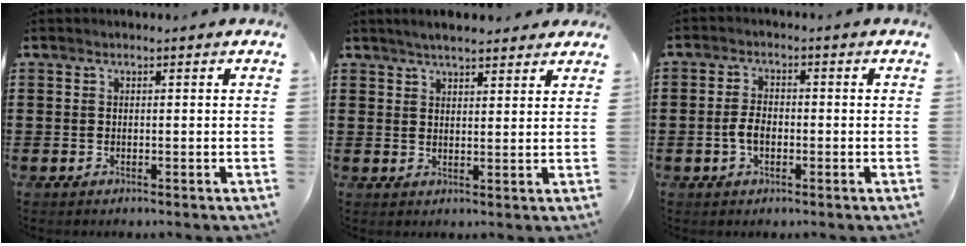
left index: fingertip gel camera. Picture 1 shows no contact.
{"total": 3.6, "force": [3.3, 0.6, 1.3], "torque": [-0.032, 0.000, 0.060]}
{"total": 3.5, "force": [-0.8, 1.9, 2.8], "torque": [-0.068, 0.000, -0.019]}